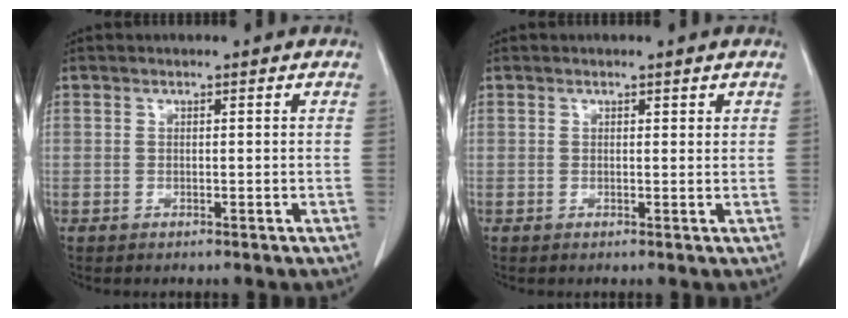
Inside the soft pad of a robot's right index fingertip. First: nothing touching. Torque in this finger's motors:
{"motor_torque": [-0.07, 0.04, -0.04, -0.01]}